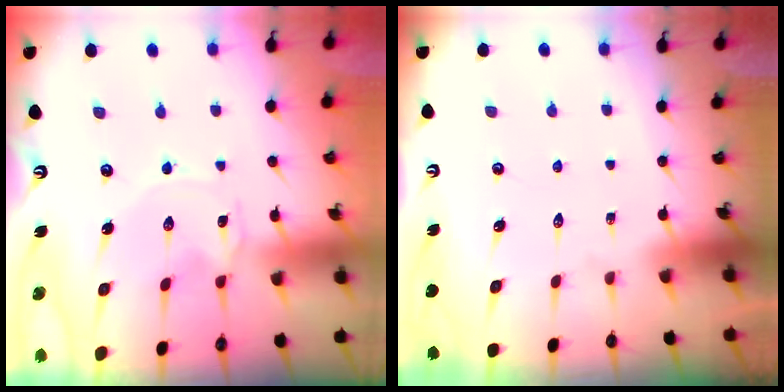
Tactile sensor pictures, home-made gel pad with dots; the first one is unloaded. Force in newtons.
{"total": 0.0}